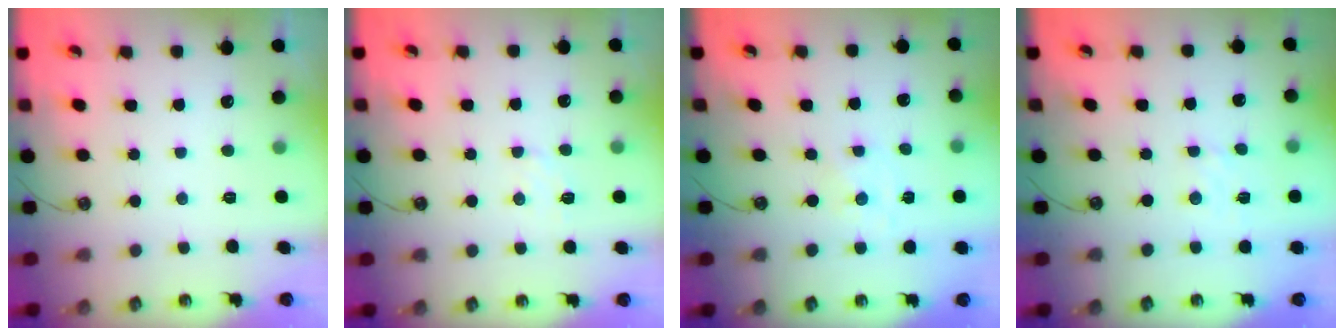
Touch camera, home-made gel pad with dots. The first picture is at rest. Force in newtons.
{"total": 5.4, "press": 5.3, "slide": 0.6}
{"total": 0.0}
{"total": 2.4, "press": 2.4, "slide": 0.4}